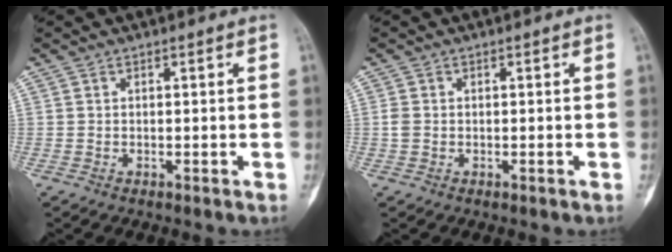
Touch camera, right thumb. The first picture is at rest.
{"total": 1.4, "force": [-0.2, 1.1, 0.9], "torque": [-0.022, 0.001, -0.005]}